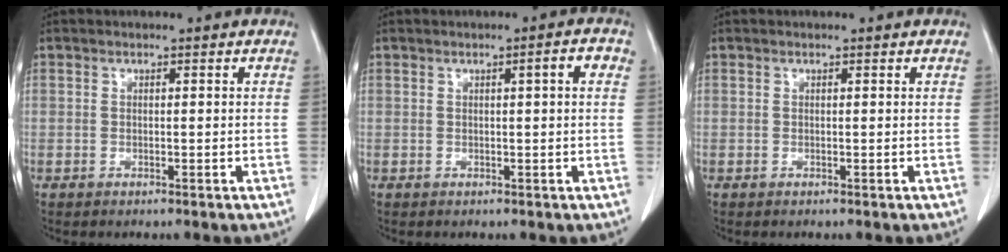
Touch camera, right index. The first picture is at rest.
{"total": 2.5, "force": [0.7, 0.2, 2.4], "torque": [-0.033, 0.006, 0.009]}
{"total": 0.0}